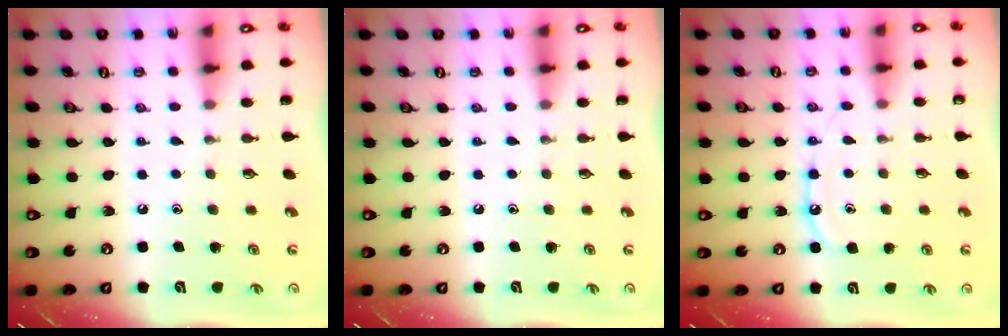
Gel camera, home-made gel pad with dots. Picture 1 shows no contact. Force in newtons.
{"total": 0.0}
{"total": 9.0, "press": 8.9, "slide": 0.7}